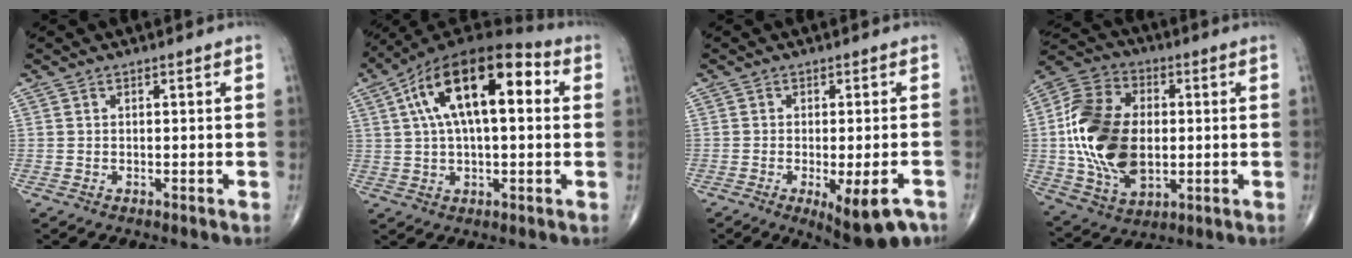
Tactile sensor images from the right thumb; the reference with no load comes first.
{"total": 19.0, "force": [5.0, 8.6, 16.2], "torque": [-0.270, 0.030, 0.072]}
{"total": 10.4, "force": [-5.4, 3.3, 8.2], "torque": [-0.102, 0.004, -0.071]}
{"total": 20.5, "force": [0.2, 13.1, 15.8], "torque": [-0.299, 0.001, 0.009]}